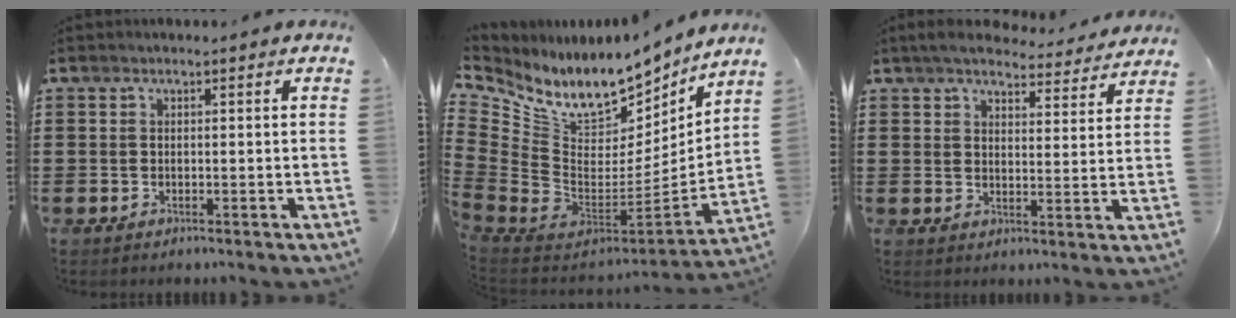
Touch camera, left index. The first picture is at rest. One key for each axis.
{"total": 10.9, "fx": 7.9, "fy": 5.1, "fz": 5.5, "tx": -0.137, "ty": -0.076, "tz": 0.138}
{"total": 5.2, "fx": 4.9, "fy": 0.7, "fz": 1.5, "tx": -0.050, "ty": -0.024, "tz": 0.085}